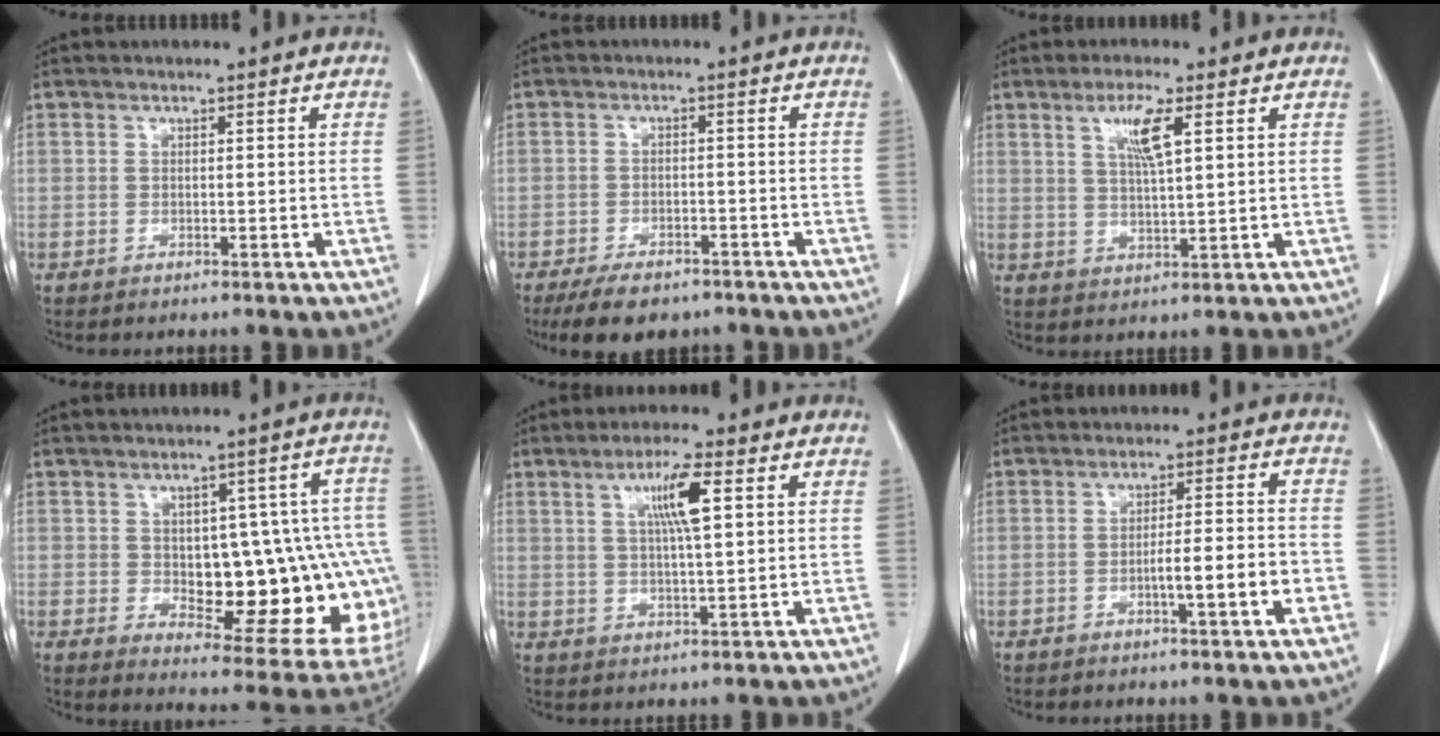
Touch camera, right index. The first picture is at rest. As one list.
[{"total": 7.4, "force": [-5.8, 3.3, 3.3], "torque": [-0.053, -0.003, -0.087]}, {"total": 5.6, "force": [2.4, 0.3, 5.0], "torque": [-0.095, 0.000, 0.045]}, {"total": 20.8, "force": [-2.1, 7.9, 19.1], "torque": [-0.166, 0.033, 0.004]}, {"total": 6.7, "force": [2.3, 0.3, 6.2], "torque": [-0.113, 0.003, 0.041]}, {"total": 6.5, "force": [-2.4, 0.3, 6.0], "torque": [-0.091, 0.007, -0.036]}]